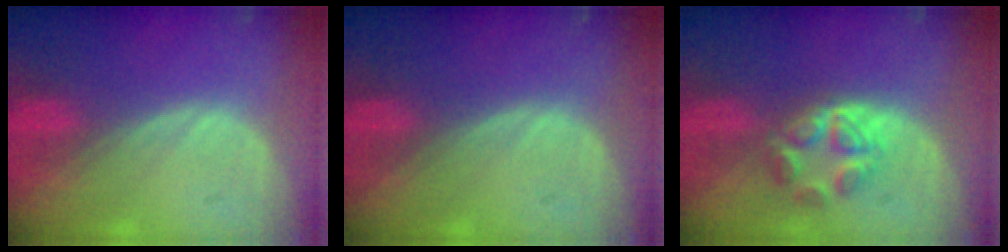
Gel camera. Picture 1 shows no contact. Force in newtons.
{"total": 0.0}
{"total": 5.2, "press": 5.0, "slide": 1.4}